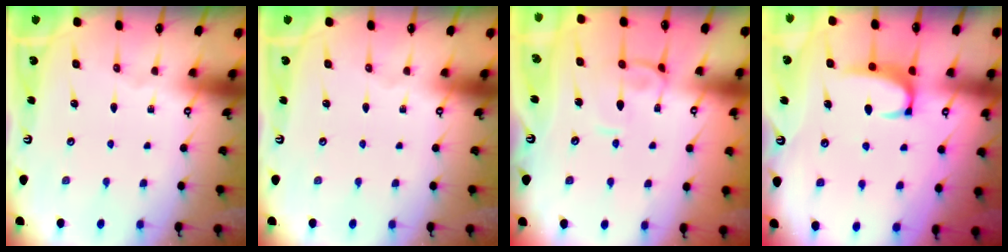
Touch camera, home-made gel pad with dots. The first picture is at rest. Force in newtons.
{"total": 0.0}
{"total": 1.0, "press": 0.9, "slide": 0.5}
{"total": 2.3, "press": 2.3, "slide": 0.6}